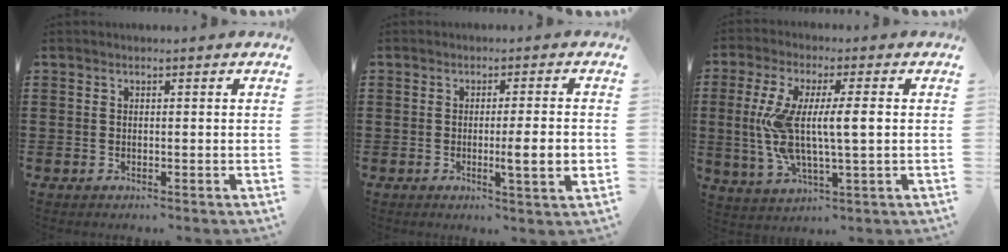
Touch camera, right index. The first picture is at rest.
{"total": 5.4, "force": [-1.0, 0.3, 5.3], "torque": [-0.080, -0.013, -0.017]}
{"total": 9.8, "force": [0.4, 2.4, 9.5], "torque": [-0.202, -0.009, -0.001]}